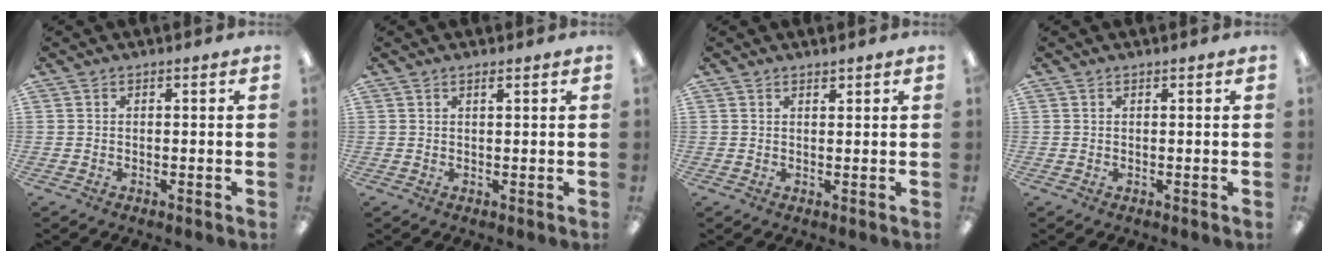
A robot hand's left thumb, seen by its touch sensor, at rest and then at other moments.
{"total": 1.0, "force": [0.7, 0.1, 0.6], "torque": [-0.013, 0.000, 0.013]}
{"total": 1.2, "force": [1.1, 0.2, 0.4], "torque": [-0.007, -0.001, 0.020]}
{"total": 0.0}